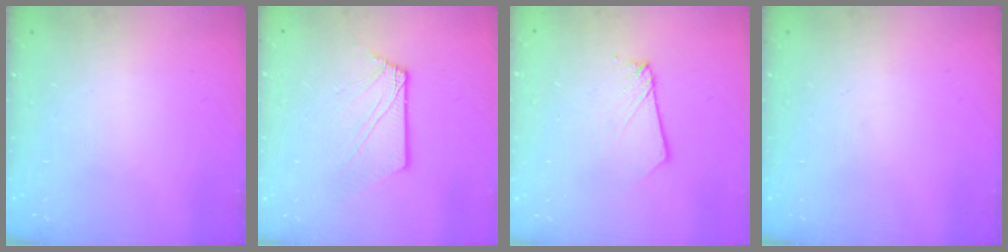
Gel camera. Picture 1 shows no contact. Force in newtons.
{"total": 4.0, "press": 4.0, "slide": 0.4}
{"total": 2.5, "press": 2.5, "slide": 0.1}
{"total": 0.0}